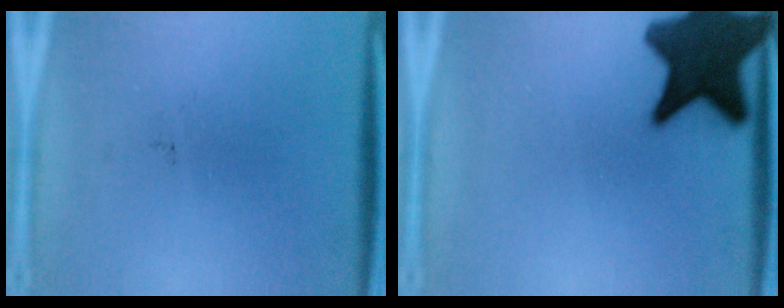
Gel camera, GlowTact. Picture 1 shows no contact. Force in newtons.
{"total": 15.7}